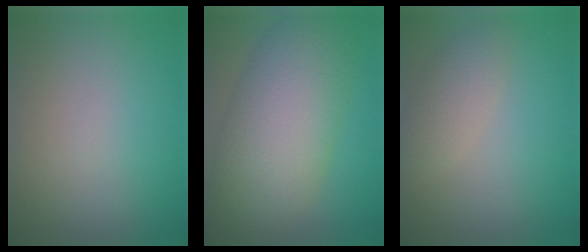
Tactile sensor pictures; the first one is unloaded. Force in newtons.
{"total": 9.9, "press": 9.9, "slide": 0.3}
{"total": 2.5, "press": 2.5, "slide": 0.1}